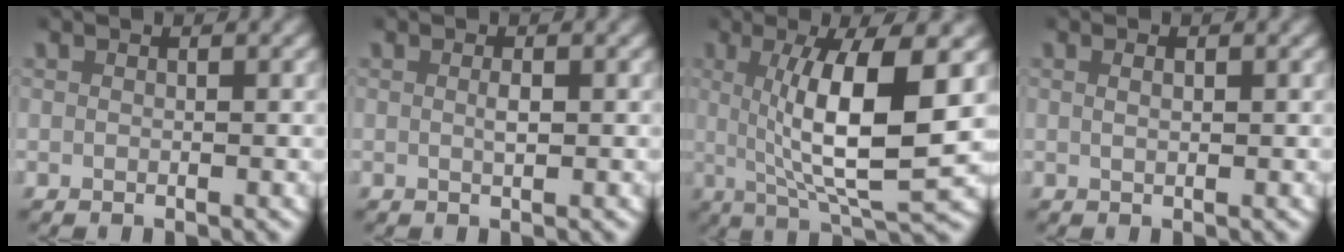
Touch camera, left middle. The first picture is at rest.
{"total": 0.9, "force": [0.1, 0.2, 0.9], "torque": [-0.018, -0.002, 0.002]}
{"total": 9.7, "force": [1.3, 2.2, 9.3], "torque": [-0.143, -0.003, 0.024]}
{"total": 0.6, "force": [0.2, 0.1, 0.6], "torque": [-0.011, -0.001, 0.006]}